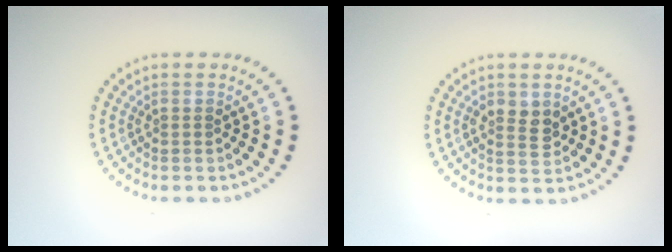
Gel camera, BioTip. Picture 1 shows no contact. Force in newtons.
{"total": 2.2, "press": 2.2, "slide": 0.4}